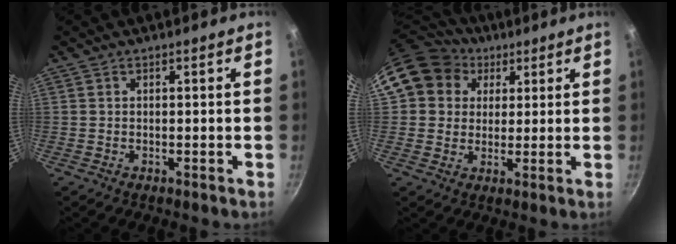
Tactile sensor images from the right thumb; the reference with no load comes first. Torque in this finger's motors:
{"motor_torque": [-0.36, 2.42, 0.46, -0.44, 0.10]}